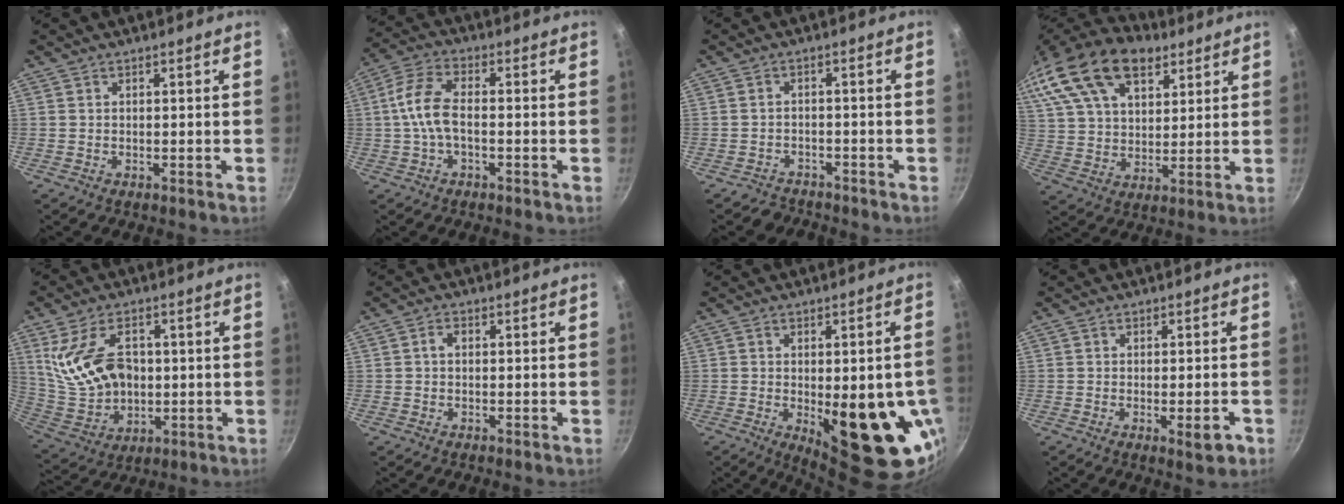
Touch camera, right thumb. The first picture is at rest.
{"total": 8.2, "force": [-0.9, 4.1, 7.0], "torque": [-0.146, 0.029, -0.030]}
{"total": 3.6, "force": [-3.0, 1.9, -0.3], "torque": [0.018, 0.043, -0.050]}
{"total": 26.4, "force": [14.6, 15.1, 16.0], "torque": [-0.319, 0.012, 0.258]}
{"total": 15.0, "force": [2.4, 10.0, 10.9], "torque": [-0.186, -0.011, 0.065]}
{"total": 1.7, "force": [0.1, 1.2, 1.2], "torque": [-0.020, 0.006, 0.000]}
{"total": 19.9, "force": [-4.1, 8.2, 17.7], "torque": [-0.189, -0.016, -0.036]}
{"total": 4.2, "force": [-1.6, 1.3, 3.6], "torque": [-0.041, 0.003, -0.018]}